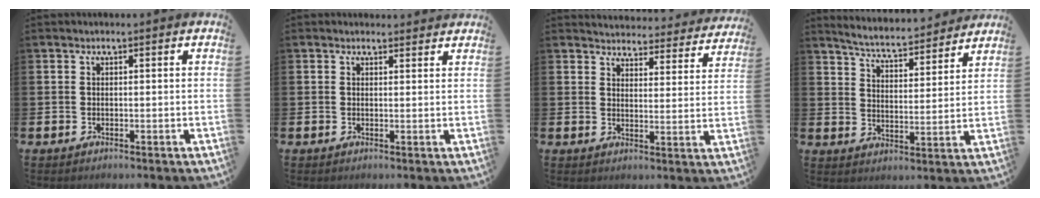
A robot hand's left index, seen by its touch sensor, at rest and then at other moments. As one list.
[{"total": 1.2, "force": [1.2, 0.4, 0.0], "torque": [0.010, -0.001, 0.020]}, {"total": 4.1, "force": [4.0, 0.6, 0.1], "torque": [-0.007, -0.037, 0.065]}, {"total": 5.7, "force": [5.6, 0.5, 1.0], "torque": [-0.043, -0.046, 0.093]}]